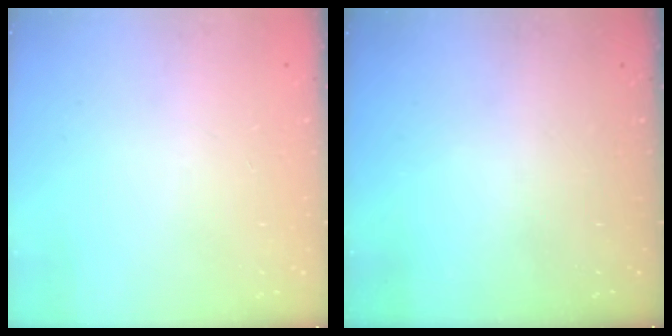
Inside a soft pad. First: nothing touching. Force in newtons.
{"total": 0.0}